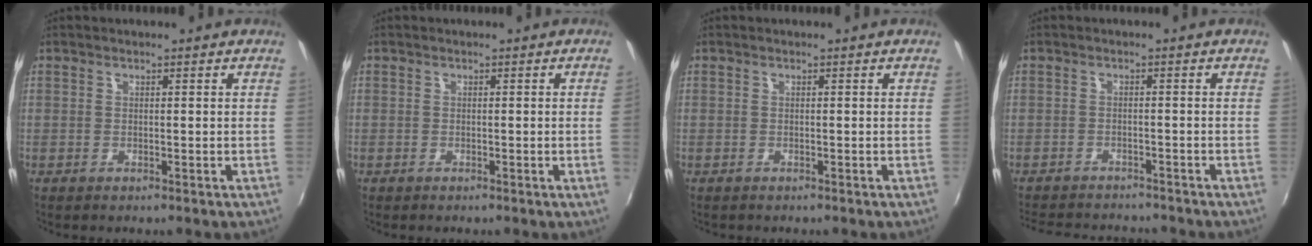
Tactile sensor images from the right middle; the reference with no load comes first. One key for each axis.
{"total": 1.0, "fx": 0.0, "fy": -0.7, "fz": 0.8, "tx": -0.004, "ty": -0.009, "tz": 0.000}
{"total": 0.0}
{"total": 10.2, "fx": -9.3, "fy": 2.5, "fz": 3.2, "tx": -0.085, "ty": -0.008, "tz": -0.140}